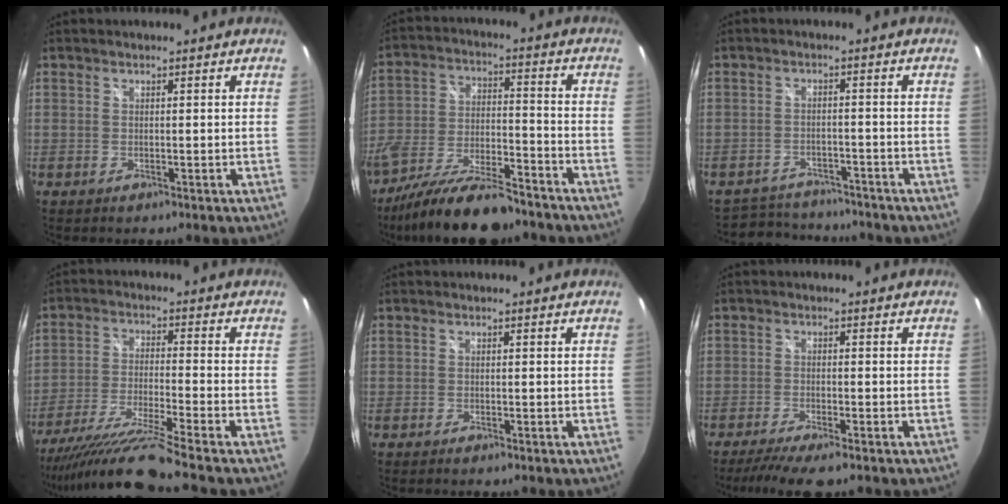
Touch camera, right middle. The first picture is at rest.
{"total": 17.9, "force": [-13.7, 5.3, 10.2], "torque": [-0.200, -0.033, -0.228]}
{"total": 8.7, "force": [-8.0, 3.1, 1.5], "torque": [-0.046, 0.010, -0.117]}
{"total": 13.6, "force": [-11.3, -2.0, 7.2], "torque": [-0.146, -0.035, -0.203]}
{"total": 0.8, "force": [-0.7, 0.0, 0.4], "torque": [-0.006, -0.003, -0.013]}
{"total": 6.8, "force": [-5.4, 0.4, 4.0], "torque": [-0.094, -0.025, -0.094]}